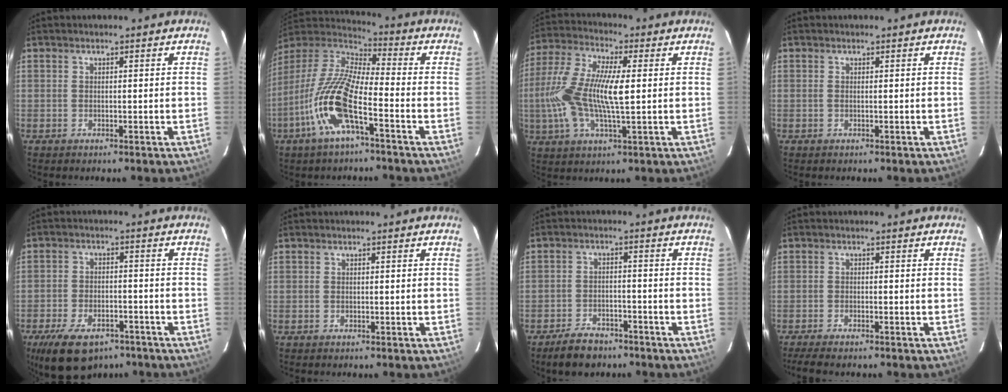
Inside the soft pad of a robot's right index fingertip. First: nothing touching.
{"total": 15.9, "force": [-7.0, 4.0, 13.7], "torque": [-0.283, -0.014, -0.146]}
{"total": 15.5, "force": [-0.2, 4.7, 14.8], "torque": [-0.304, 0.006, -0.010]}
{"total": 0.0}
{"total": 13.3, "force": [-8.9, 6.7, 7.2], "torque": [-0.162, -0.015, -0.143]}
{"total": 0.0}
{"total": 6.9, "force": [-5.5, 3.2, 2.6], "torque": [-0.072, 0.007, -0.085]}
{"total": 4.4, "force": [-3.8, 0.4, 2.2], "torque": [-0.055, -0.017, -0.070]}